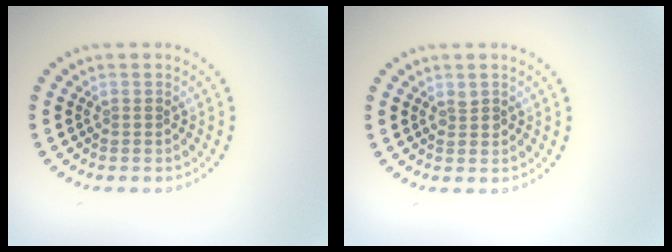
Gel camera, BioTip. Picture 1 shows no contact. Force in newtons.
{"total": 0.7, "press": 0.6, "slide": 0.1}